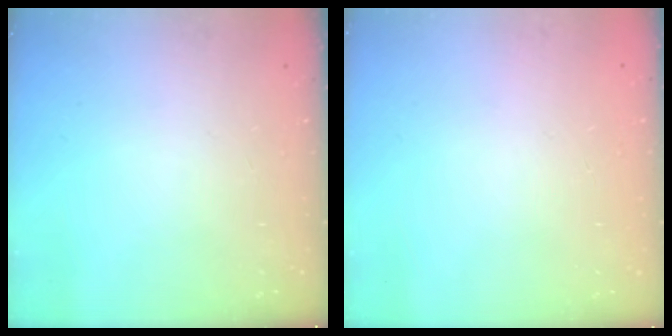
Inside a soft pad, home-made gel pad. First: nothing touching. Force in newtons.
{"total": 0.0}